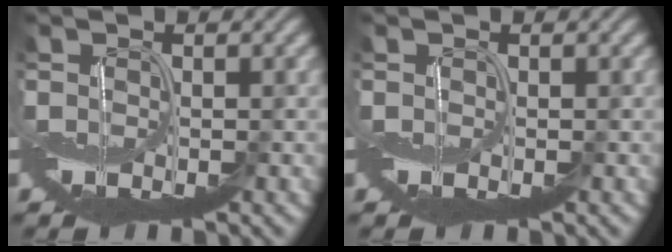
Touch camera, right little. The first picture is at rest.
{"total": 0.0}